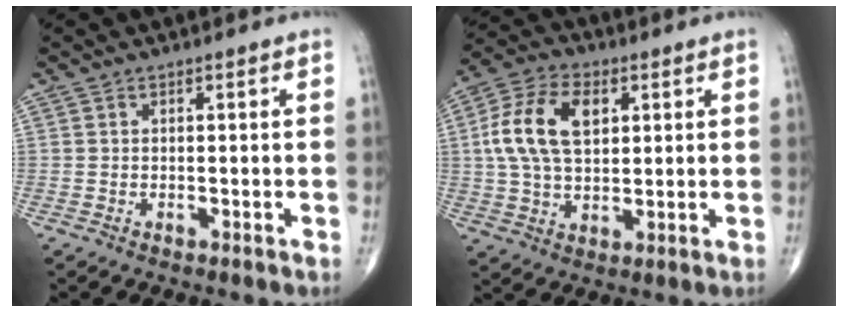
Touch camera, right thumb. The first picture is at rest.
{"total": 13.4, "force": [3.0, 8.1, 10.2], "torque": [-0.194, 0.009, 0.052]}